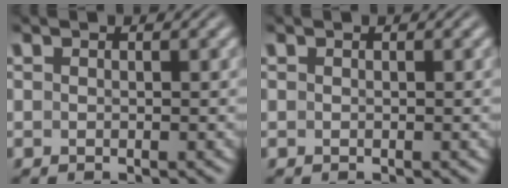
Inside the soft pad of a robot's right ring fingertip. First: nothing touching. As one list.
[{"total": 0.0}]